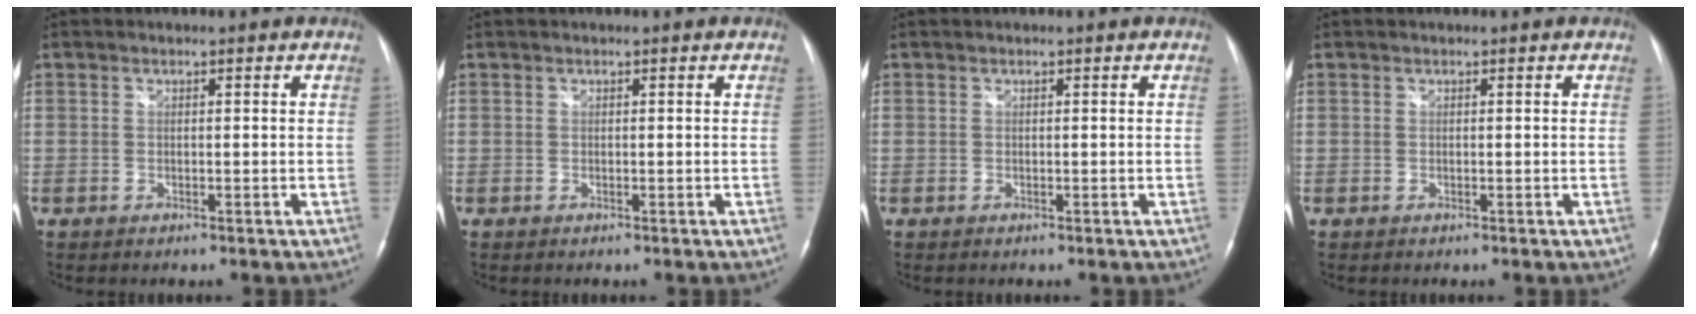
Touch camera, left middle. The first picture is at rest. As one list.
[{"total": 0.0}, {"total": 0.0}, {"total": 0.0}]